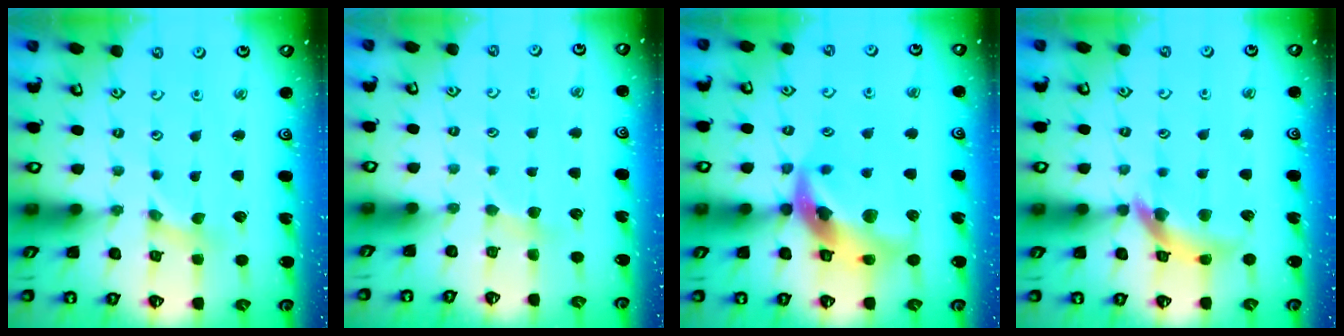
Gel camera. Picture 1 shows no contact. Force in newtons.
{"total": 3.2, "press": 3.1, "slide": 0.5}
{"total": 15.2, "press": 15.0, "slide": 2.2}
{"total": 12.6, "press": 12.5, "slide": 1.5}